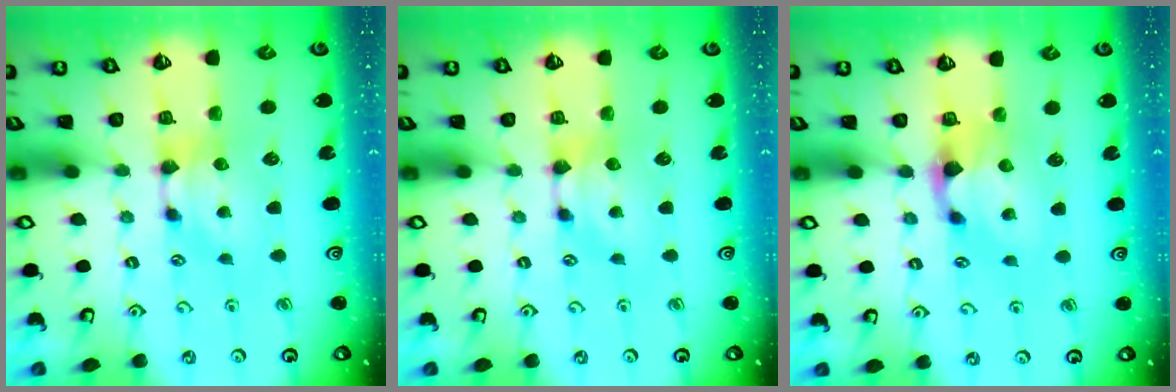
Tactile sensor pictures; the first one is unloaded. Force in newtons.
{"total": 0.0}
{"total": 2.2, "press": 1.8, "slide": 1.1}